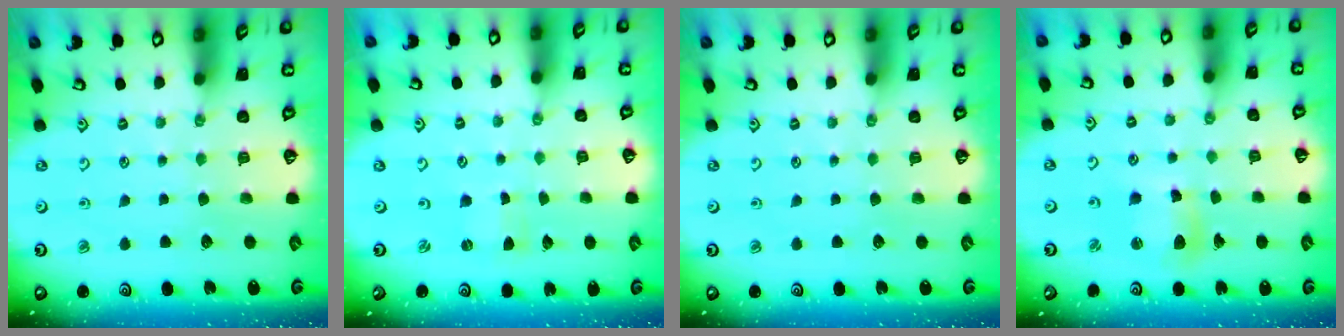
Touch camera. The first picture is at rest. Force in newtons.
{"total": 0.0}
{"total": 0.0}
{"total": 9.1, "press": 9.0, "slide": 0.8}